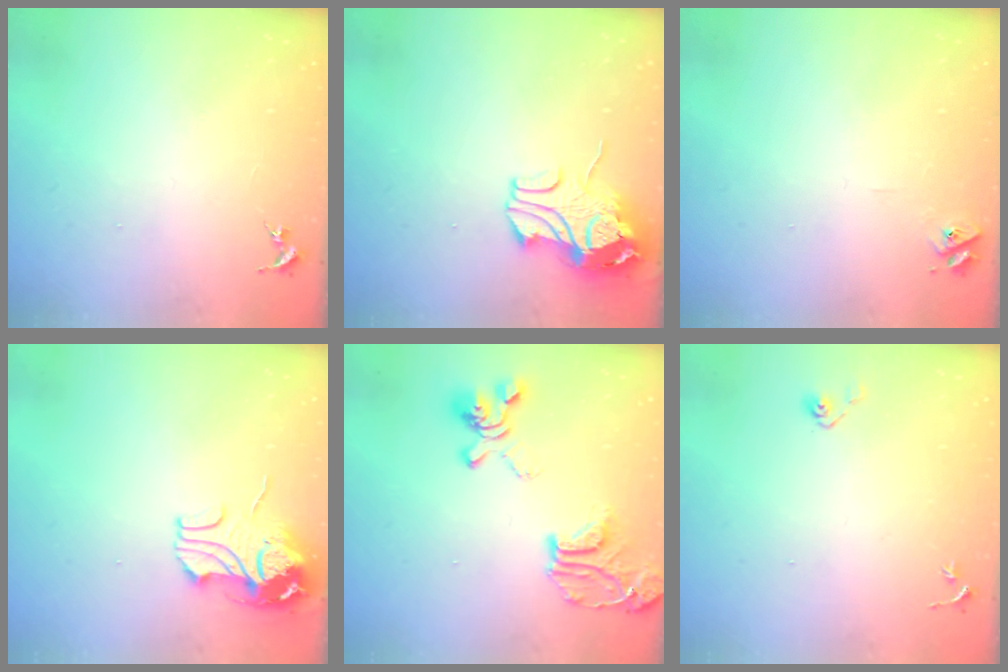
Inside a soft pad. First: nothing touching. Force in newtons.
{"total": 11.3, "press": 11.2, "slide": 1.8}
{"total": 3.2, "press": 3.2, "slide": 0.4}
{"total": 11.1, "press": 11.0, "slide": 1.4}
{"total": 21.0, "press": 21.0, "slide": 1.5}
{"total": 3.5, "press": 3.4, "slide": 0.8}